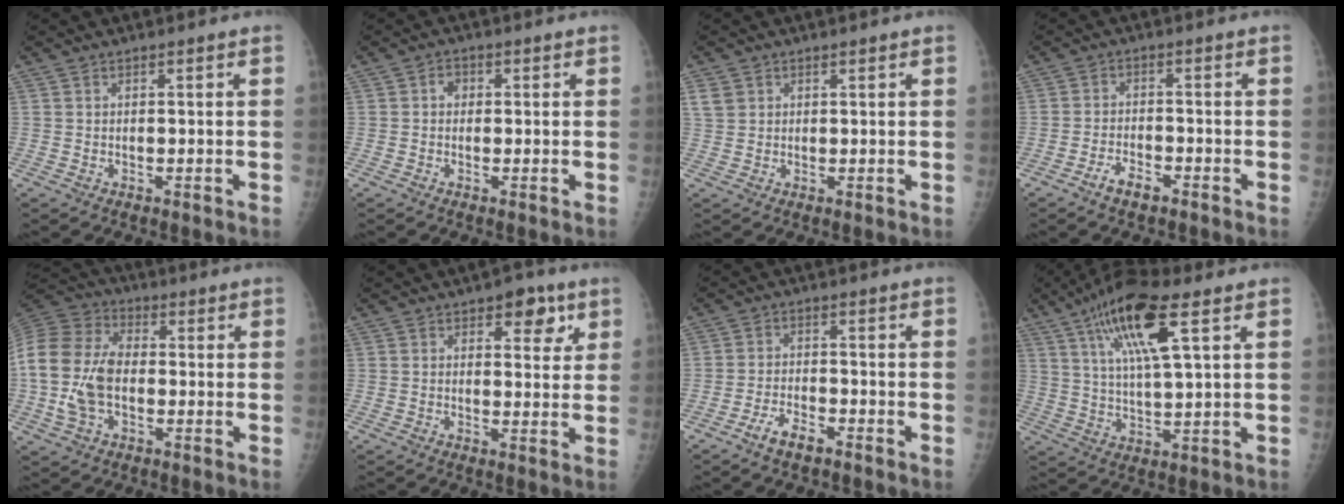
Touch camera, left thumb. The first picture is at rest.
{"total": 2.0, "force": [0.2, 1.7, 1.0], "torque": [-0.004, 0.005, -0.002]}
{"total": 3.6, "force": [1.9, 2.6, 1.4], "torque": [-0.026, 0.002, 0.046]}
{"total": 3.6, "force": [-2.5, 1.4, 2.1], "torque": [-0.044, 0.015, -0.045]}
{"total": 16.3, "force": [-1.6, 10.6, 12.3], "torque": [-0.272, 0.022, -0.032]}
{"total": 6.2, "force": [3.2, 3.2, 4.3], "torque": [-0.024, -0.010, 0.035]}
{"total": 4.4, "force": [-3.1, 1.5, 2.7], "torque": [-0.057, 0.017, -0.056]}
{"total": 14.3, "force": [6.5, 3.5, 12.2], "torque": [-0.229, -0.011, 0.118]}